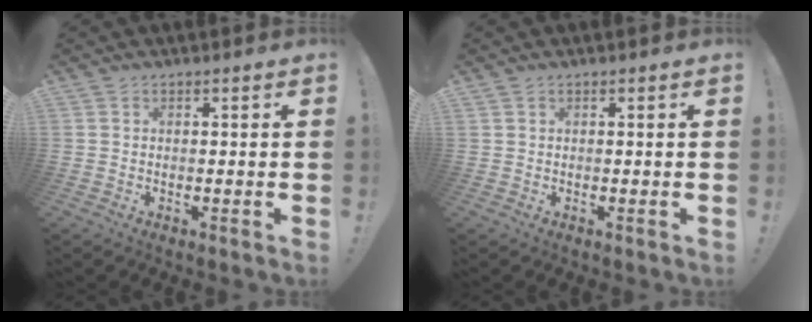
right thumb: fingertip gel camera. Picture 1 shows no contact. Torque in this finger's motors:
{"motor_torque": [-0.06, -0.14, 0.11, 0.10, 0.00]}